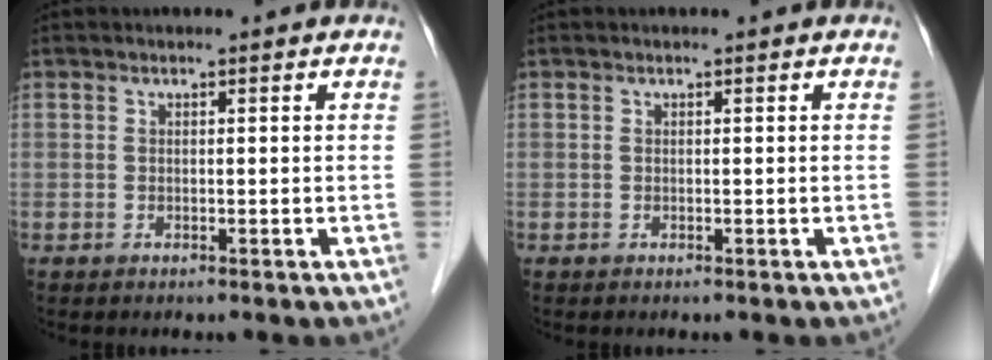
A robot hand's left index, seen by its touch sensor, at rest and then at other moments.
{"total": 0.0}